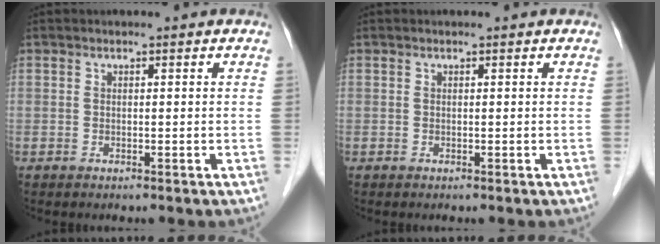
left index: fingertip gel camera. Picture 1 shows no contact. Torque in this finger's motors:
{"motor_torque": [0.00, 0.00, 0.00, 0.00]}